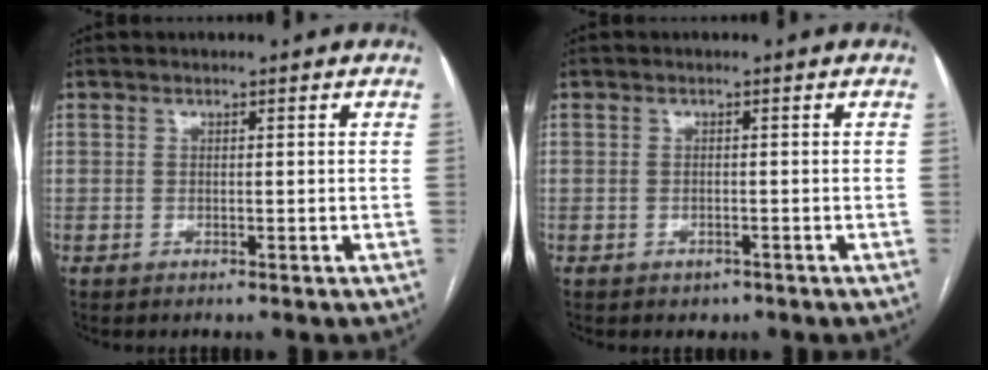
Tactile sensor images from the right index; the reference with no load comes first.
{"total": 1.4, "force": [-0.9, 1.0, 0.4], "torque": [-0.011, 0.001, -0.007]}